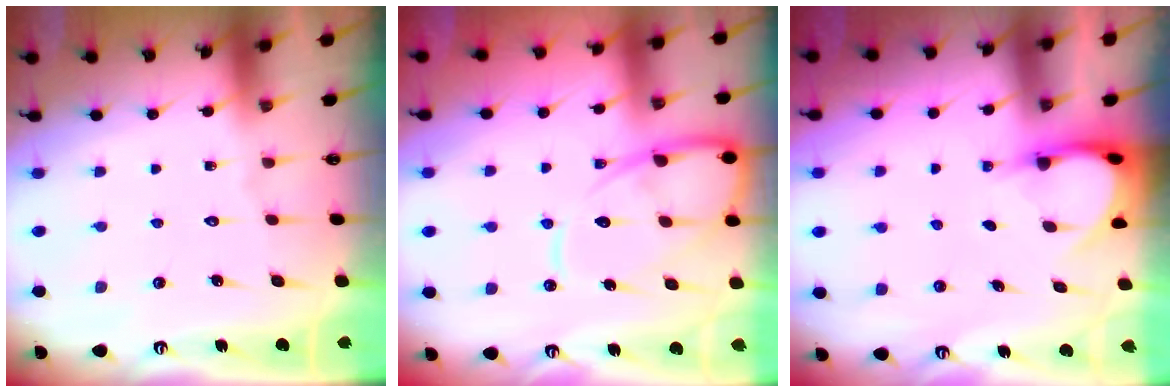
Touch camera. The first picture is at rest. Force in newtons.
{"total": 11.9, "press": 11.8, "slide": 1.2}
{"total": 3.8, "press": 3.7, "slide": 0.3}